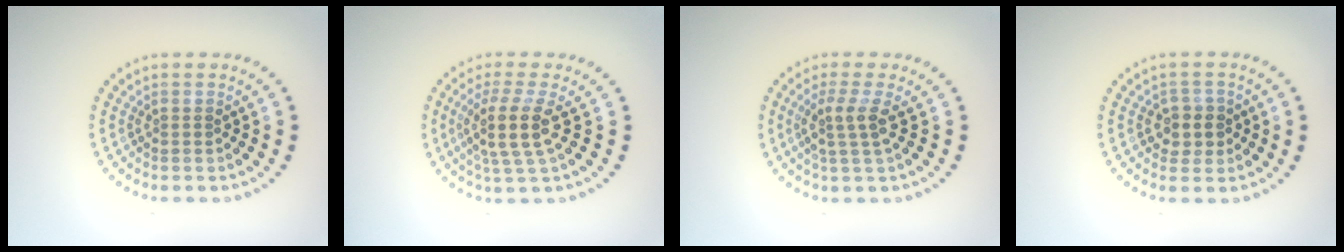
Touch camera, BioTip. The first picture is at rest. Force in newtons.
{"total": 3.8, "press": 3.0, "slide": 2.3}
{"total": 2.5, "press": 2.0, "slide": 1.6}
{"total": 2.4, "press": 2.1, "slide": 1.0}